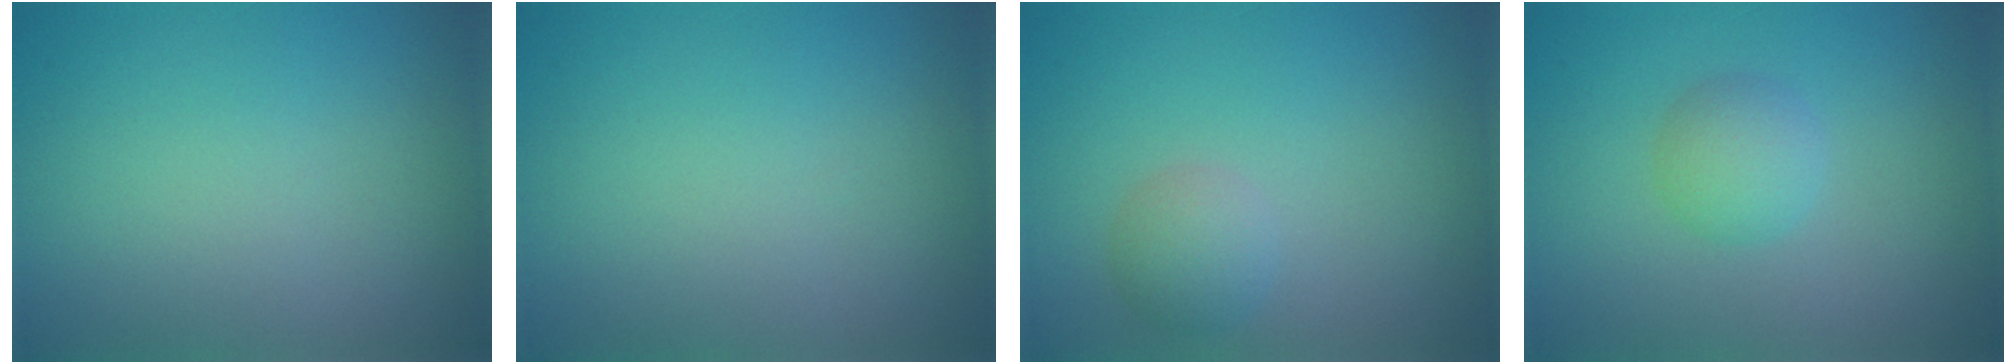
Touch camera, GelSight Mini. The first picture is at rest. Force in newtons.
{"total": 0.0}
{"total": 2.0, "press": 2.0, "slide": 0.0}
{"total": 2.1, "press": 2.1, "slide": 0.1}